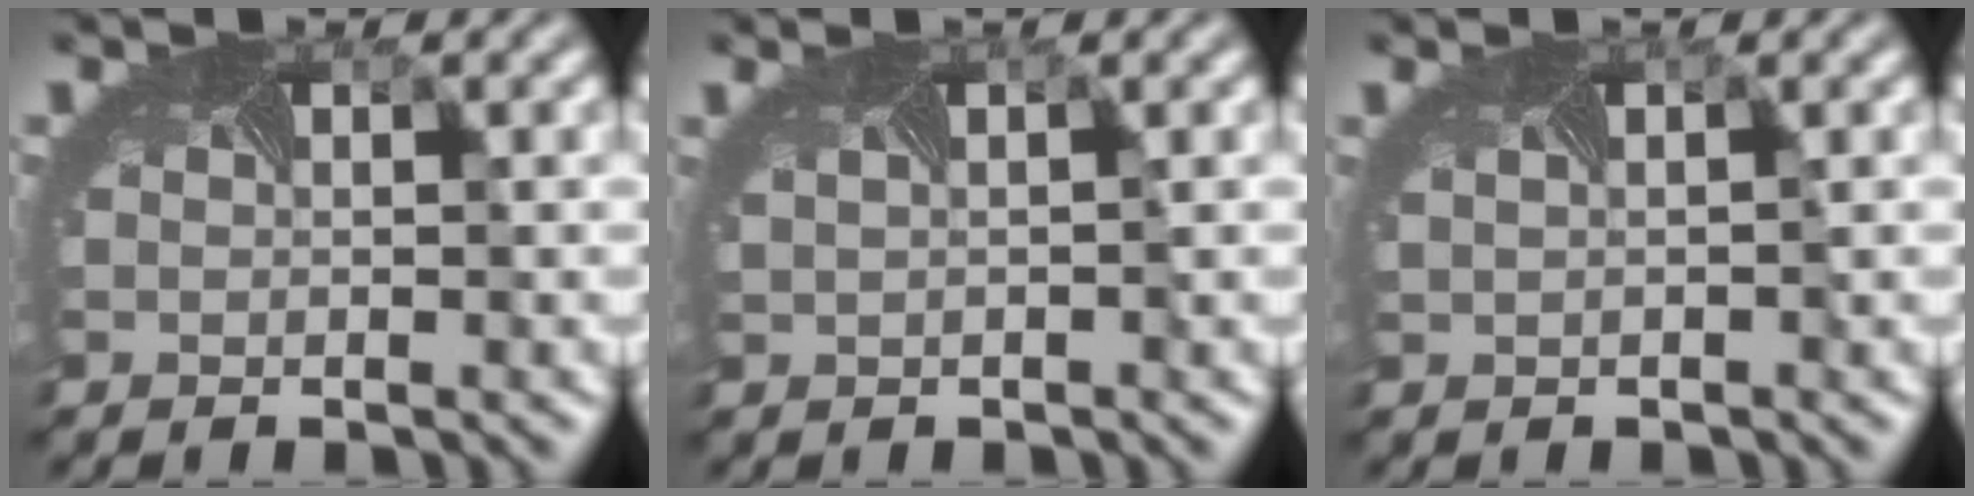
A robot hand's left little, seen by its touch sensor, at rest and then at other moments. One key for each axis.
{"total": 2.6, "fx": 1.1, "fy": 1.2, "fz": 2.1, "tx": -0.009, "ty": 0.018, "tz": -0.003}
{"total": 2.3, "fx": 0.9, "fy": 1.0, "fz": 1.8, "tx": -0.004, "ty": 0.016, "tz": -0.005}